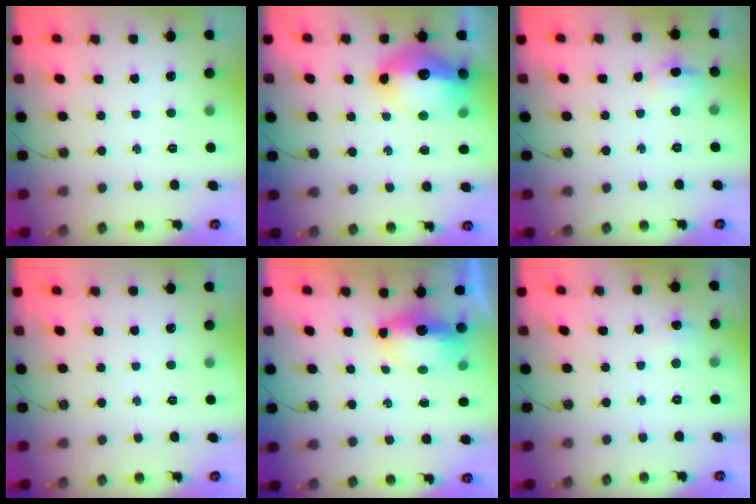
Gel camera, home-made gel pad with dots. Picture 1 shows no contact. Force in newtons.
{"total": 17.8, "press": 17.7, "slide": 1.7}
{"total": 5.9, "press": 5.8, "slide": 1.2}
{"total": 0.0}
{"total": 10.0, "press": 8.0, "slide": 6.1}
{"total": 4.6, "press": 4.6, "slide": 0.6}